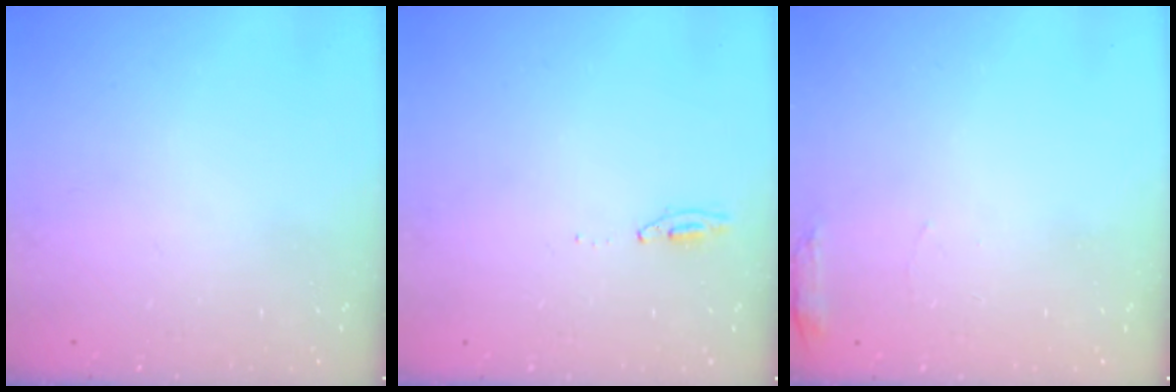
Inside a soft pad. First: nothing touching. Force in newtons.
{"total": 4.3, "press": 4.1, "slide": 1.3}
{"total": 5.2, "press": 5.0, "slide": 1.3}